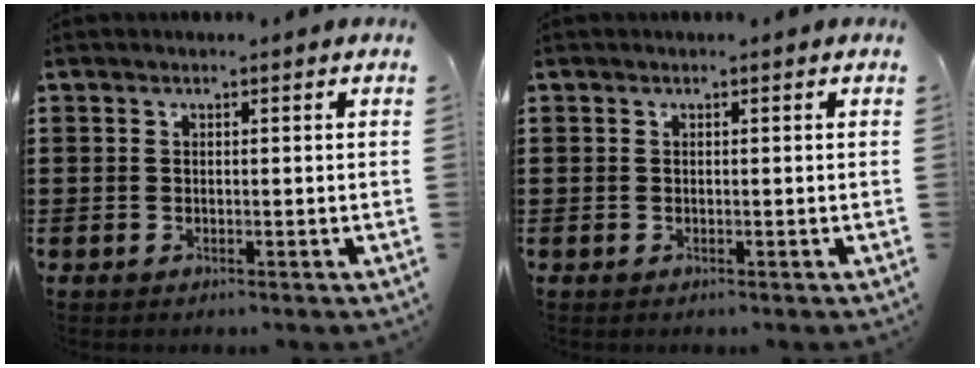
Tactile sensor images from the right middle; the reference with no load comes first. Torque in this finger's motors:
{"motor_torque": [-0.42, 0.45, -0.01, 0.00]}